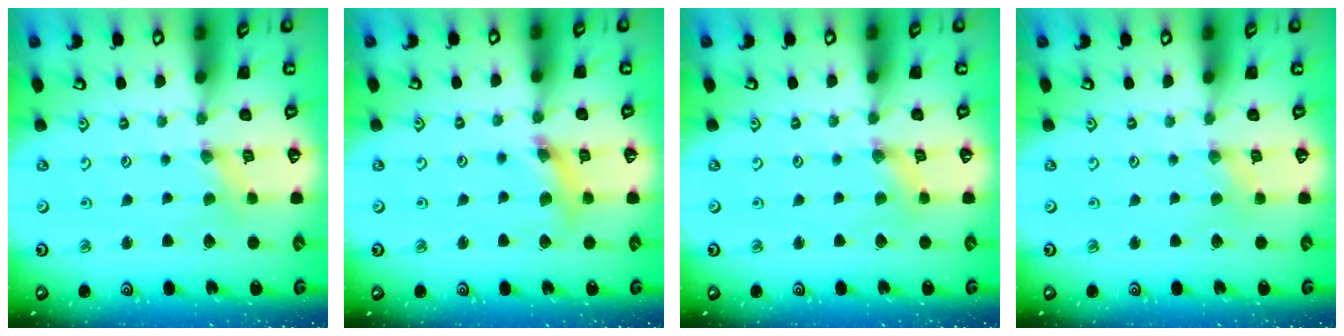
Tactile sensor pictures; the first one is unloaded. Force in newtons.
{"total": 8.2, "press": 8.1, "slide": 0.8}
{"total": 1.3, "press": 1.3, "slide": 0.3}
{"total": 1.3, "press": 1.3, "slide": 0.2}